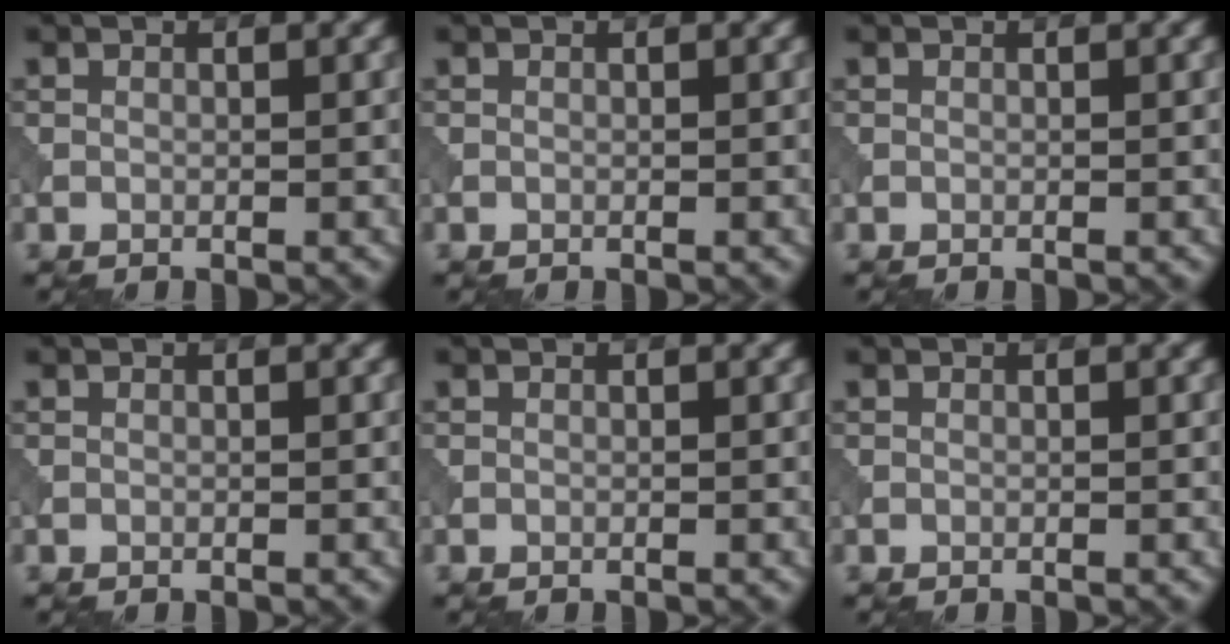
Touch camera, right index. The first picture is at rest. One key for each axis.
{"total": 0.0}
{"total": 0.0}
{"total": 0.0}
{"total": 0.0}
{"total": 0.0}